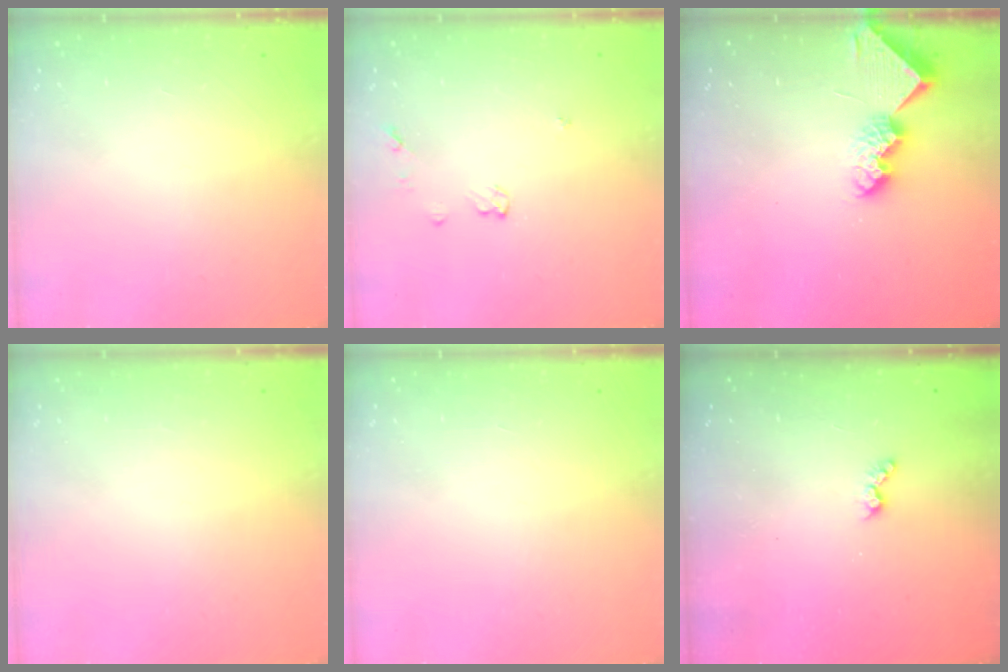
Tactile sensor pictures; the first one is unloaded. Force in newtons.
{"total": 3.7, "press": 3.7, "slide": 0.5}
{"total": 8.8, "press": 8.8, "slide": 0.8}
{"total": 0.0}
{"total": 0.0}
{"total": 3.7, "press": 3.6, "slide": 0.7}